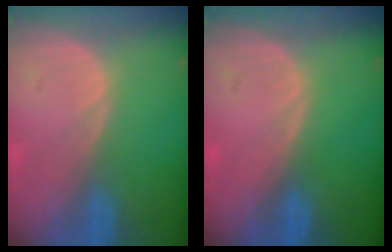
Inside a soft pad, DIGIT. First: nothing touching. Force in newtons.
{"total": 0.0}